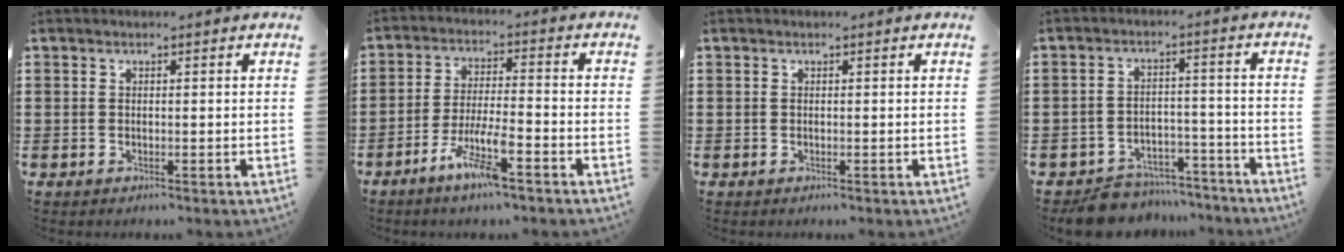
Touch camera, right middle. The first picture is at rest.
{"total": 7.4, "force": [-4.5, 1.1, 5.8], "torque": [-0.117, -0.005, -0.085]}
{"total": 0.0}
{"total": 6.4, "force": [-6.3, 1.3, 0.5], "torque": [-0.011, 0.017, -0.124]}